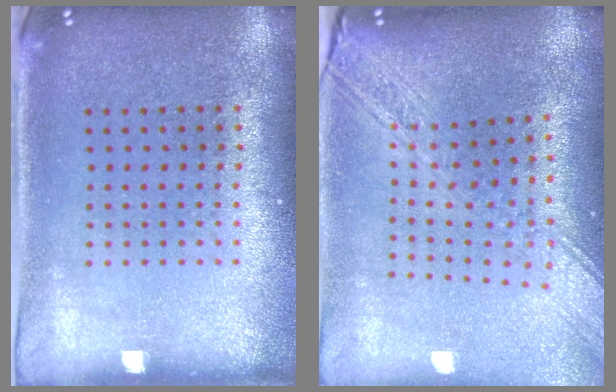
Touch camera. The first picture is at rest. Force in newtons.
{"total": 2.8, "press": 2.2, "slide": 1.7}